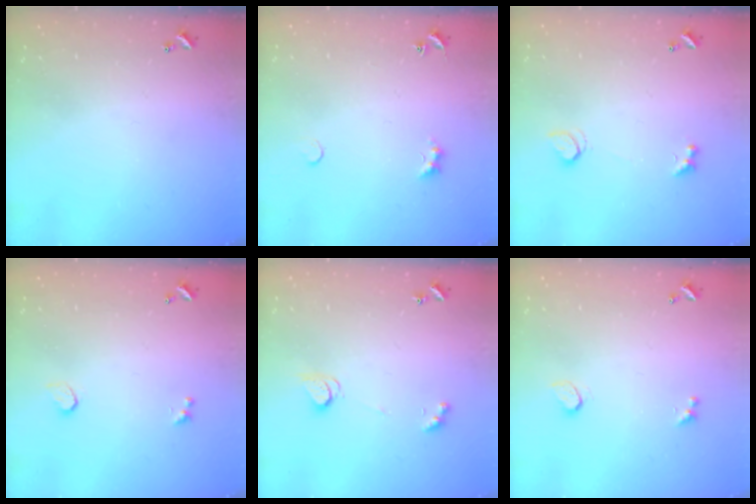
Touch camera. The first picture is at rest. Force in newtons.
{"total": 1.9, "press": 1.9, "slide": 0.5}
{"total": 2.3, "press": 1.9, "slide": 1.1}
{"total": 1.0, "press": 0.7, "slide": 0.7}
{"total": 2.5, "press": 2.4, "slide": 0.3}
{"total": 0.9, "press": 0.8, "slide": 0.4}